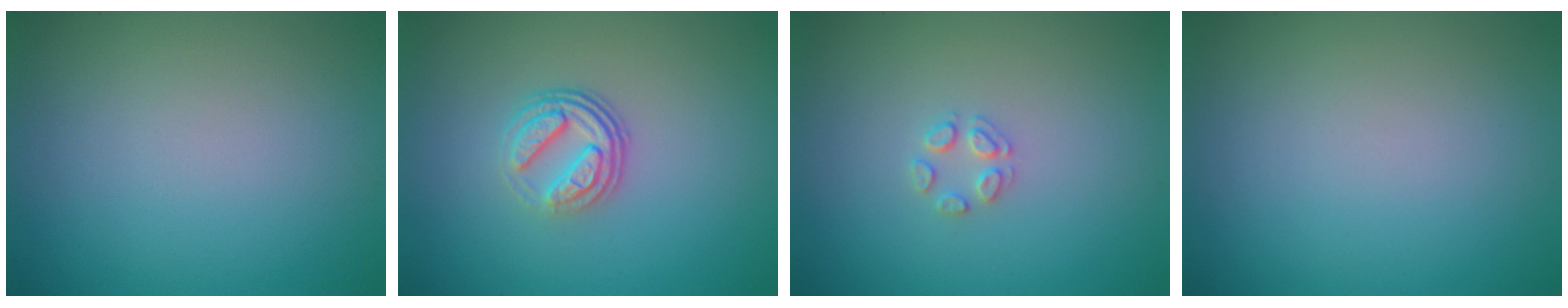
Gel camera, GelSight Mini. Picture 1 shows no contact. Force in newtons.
{"total": 3.7, "press": 2.6, "slide": 2.6}
{"total": 1.5, "press": 1.5, "slide": 0.1}
{"total": 0.0}